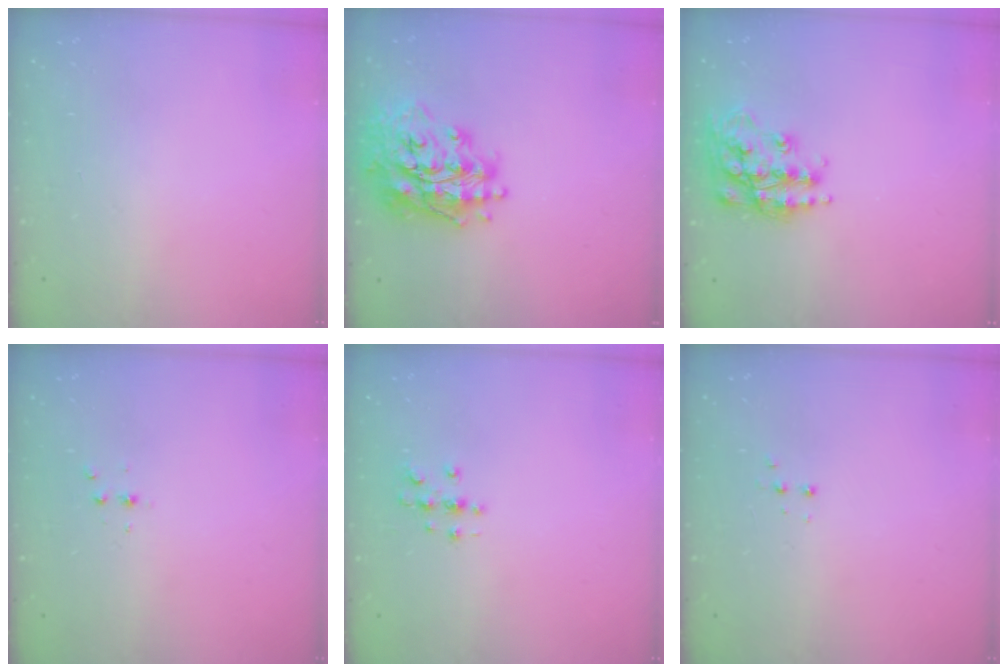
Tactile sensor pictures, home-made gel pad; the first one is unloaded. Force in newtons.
{"total": 19.9, "press": 19.8, "slide": 2.1}
{"total": 17.4, "press": 17.3, "slide": 1.2}
{"total": 2.3, "press": 2.3, "slide": 0.3}
{"total": 3.0, "press": 3.0, "slide": 0.3}
{"total": 3.0, "press": 2.9, "slide": 0.7}